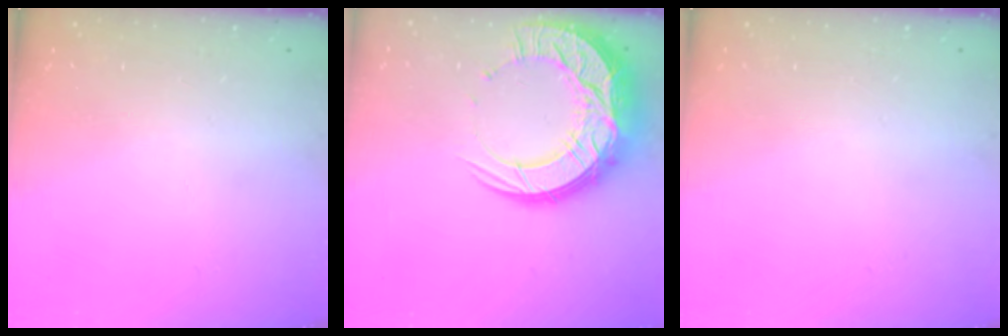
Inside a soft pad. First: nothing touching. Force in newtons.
{"total": 22.3, "press": 22.2, "slide": 1.9}
{"total": 0.0}